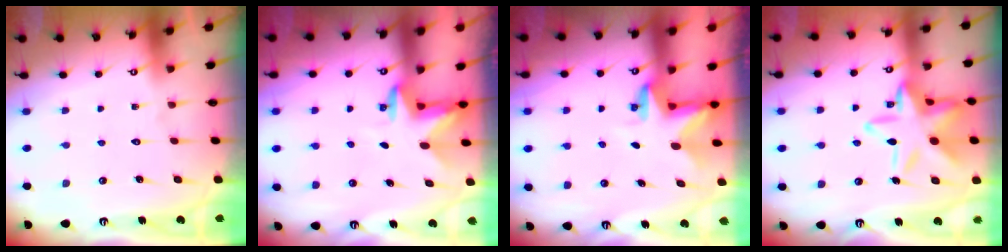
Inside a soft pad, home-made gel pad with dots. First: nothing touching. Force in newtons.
{"total": 2.9, "press": 2.8, "slide": 0.7}
{"total": 2.8, "press": 2.8, "slide": 0.2}
{"total": 18.0, "press": 18.0, "slide": 1.1}